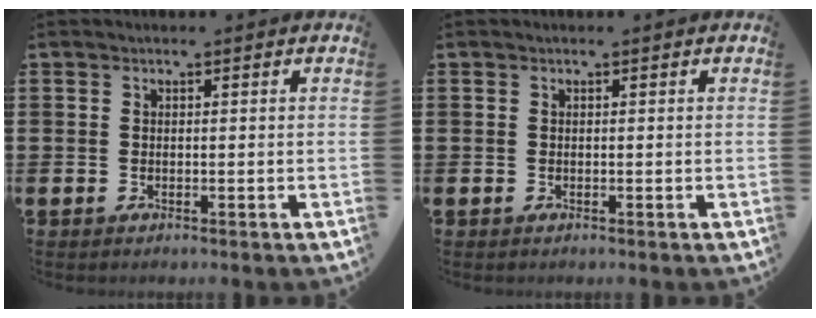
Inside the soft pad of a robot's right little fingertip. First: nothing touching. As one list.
[{"total": 0.0}]